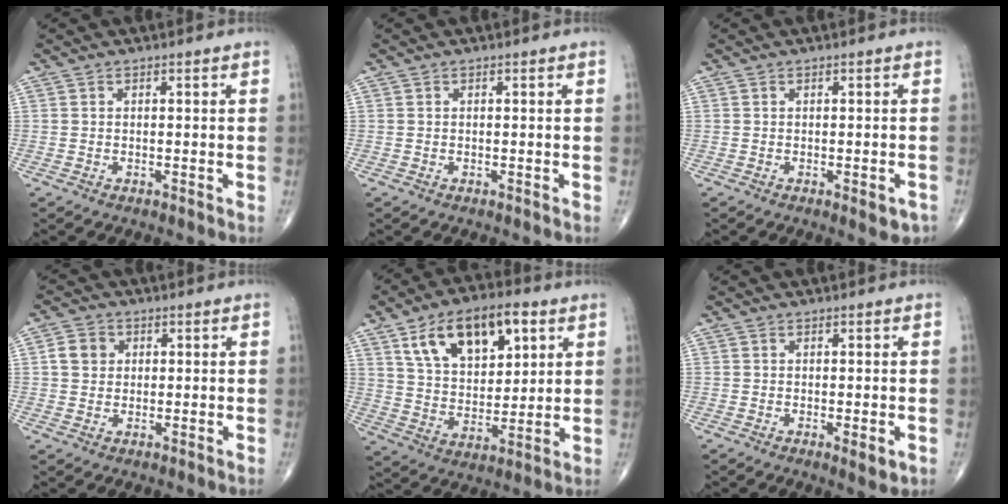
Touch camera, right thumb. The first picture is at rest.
{"total": 0.0}
{"total": 3.0, "force": [-1.3, 1.1, 2.4], "torque": [-0.020, 0.002, -0.011]}
{"total": 4.3, "force": [0.9, 3.7, 1.9], "torque": [-0.022, 0.004, 0.012]}
{"total": 17.2, "force": [7.8, 9.4, 12.1], "torque": [-0.159, -0.020, 0.137]}
{"total": 2.6, "force": [-0.5, 0.7, 2.4], "torque": [-0.032, -0.008, -0.005]}